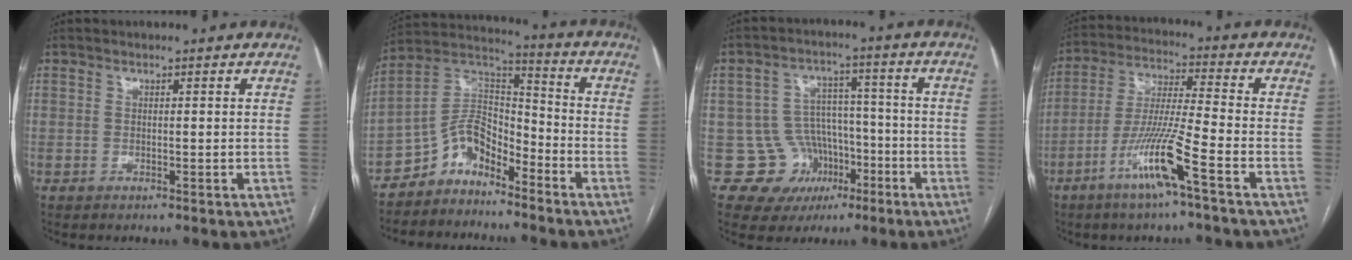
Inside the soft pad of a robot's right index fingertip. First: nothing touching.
{"total": 8.6, "force": [-6.3, 4.3, 4.1], "torque": [-0.083, 0.040, -0.125]}
{"total": 10.0, "force": [-3.7, 9.3, 0.9], "torque": [-0.010, 0.047, -0.043]}
{"total": 11.2, "force": [-5.7, -0.7, 9.6], "torque": [-0.191, -0.010, -0.113]}